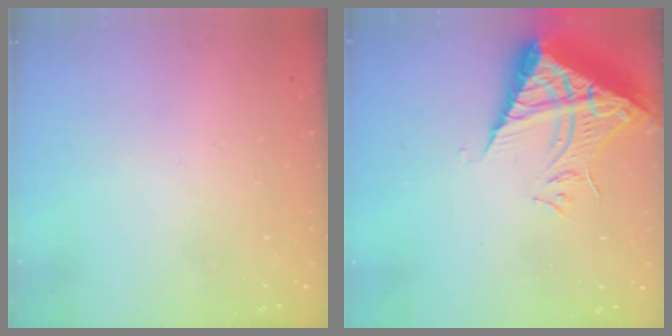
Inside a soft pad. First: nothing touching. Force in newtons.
{"total": 10.3, "press": 10.2, "slide": 1.1}